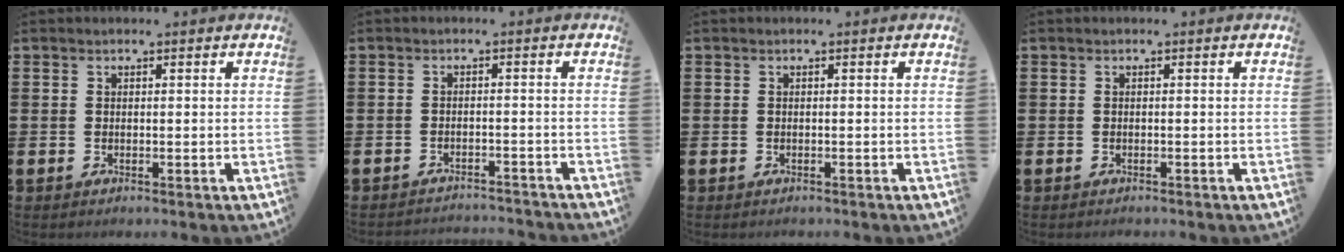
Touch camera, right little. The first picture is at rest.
{"total": 1.9, "force": [-1.9, -0.1, -0.2], "torque": [-0.002, 0.003, -0.042]}
{"total": 0.0}
{"total": 0.0}